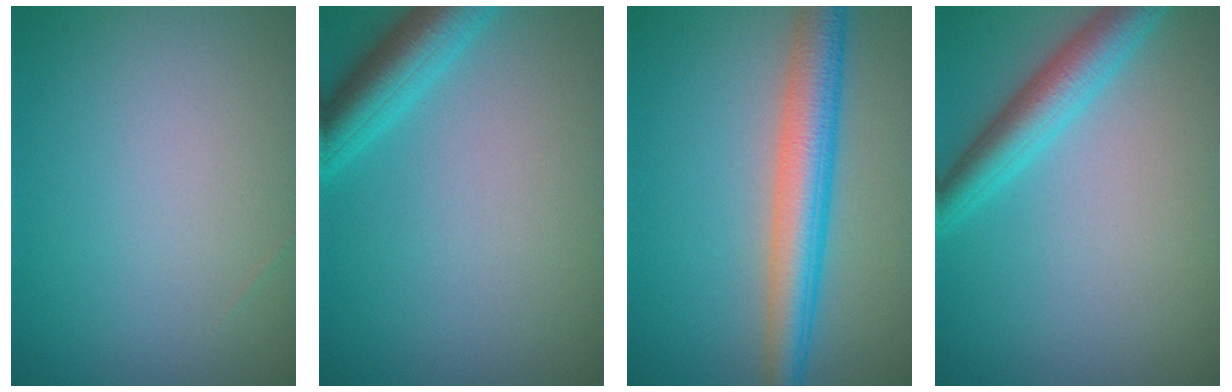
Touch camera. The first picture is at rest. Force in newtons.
{"total": 4.2, "press": 4.2, "slide": 0.3}
{"total": 5.5, "press": 5.5, "slide": 0.1}
{"total": 4.1, "press": 4.1, "slide": 0.2}